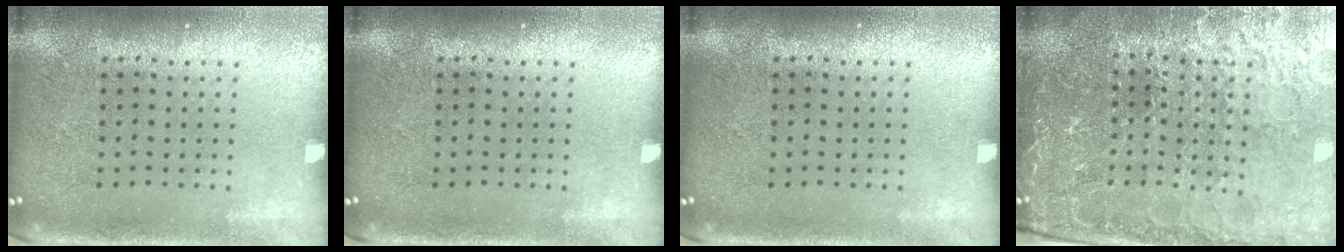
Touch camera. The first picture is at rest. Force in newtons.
{"total": 0.0}
{"total": 0.0}
{"total": 4.1, "press": 4.0, "slide": 1.0}